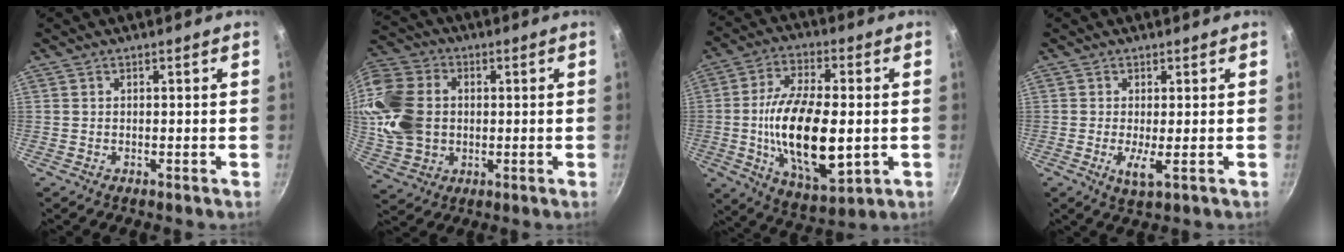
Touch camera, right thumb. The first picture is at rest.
{"total": 17.8, "force": [1.0, 13.9, 11.0], "torque": [-0.215, 0.014, 0.019]}
{"total": 19.7, "force": [-1.7, 9.1, 17.4], "torque": [-0.310, 0.001, -0.025]}
{"total": 3.3, "force": [-0.5, 0.6, 3.2], "torque": [-0.067, -0.011, -0.006]}